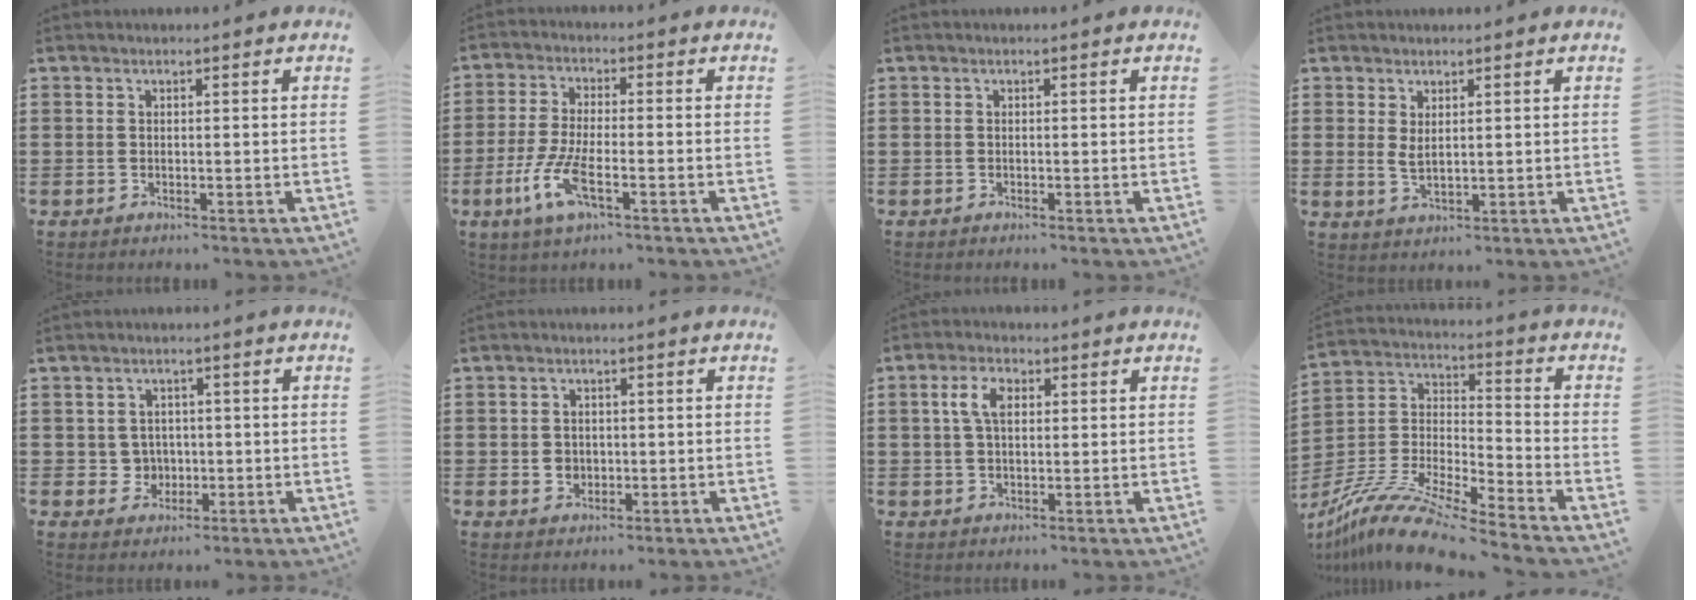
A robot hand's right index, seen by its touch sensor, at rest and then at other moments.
{"total": 7.3, "force": [-3.1, 2.0, 6.3], "torque": [-0.150, -0.020, -0.060]}
{"total": 0.0}
{"total": 2.2, "force": [1.2, 0.8, 1.7], "torque": [-0.034, 0.003, 0.022]}
{"total": 3.4, "force": [-0.2, 3.3, 0.9], "torque": [-0.032, 0.008, -0.006]}
{"total": 2.1, "force": [-0.2, 2.0, 0.7], "torque": [-0.020, 0.007, -0.006]}
{"total": 4.6, "force": [1.1, 2.3, 3.9], "torque": [-0.083, 0.014, 0.017]}
{"total": 11.8, "force": [-10.6, 0.8, 5.1], "torque": [-0.113, 0.016, -0.216]}